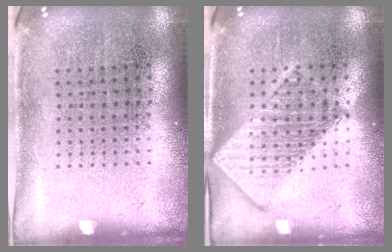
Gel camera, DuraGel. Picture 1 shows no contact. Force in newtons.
{"total": 2.7, "press": 2.7, "slide": 0.3}